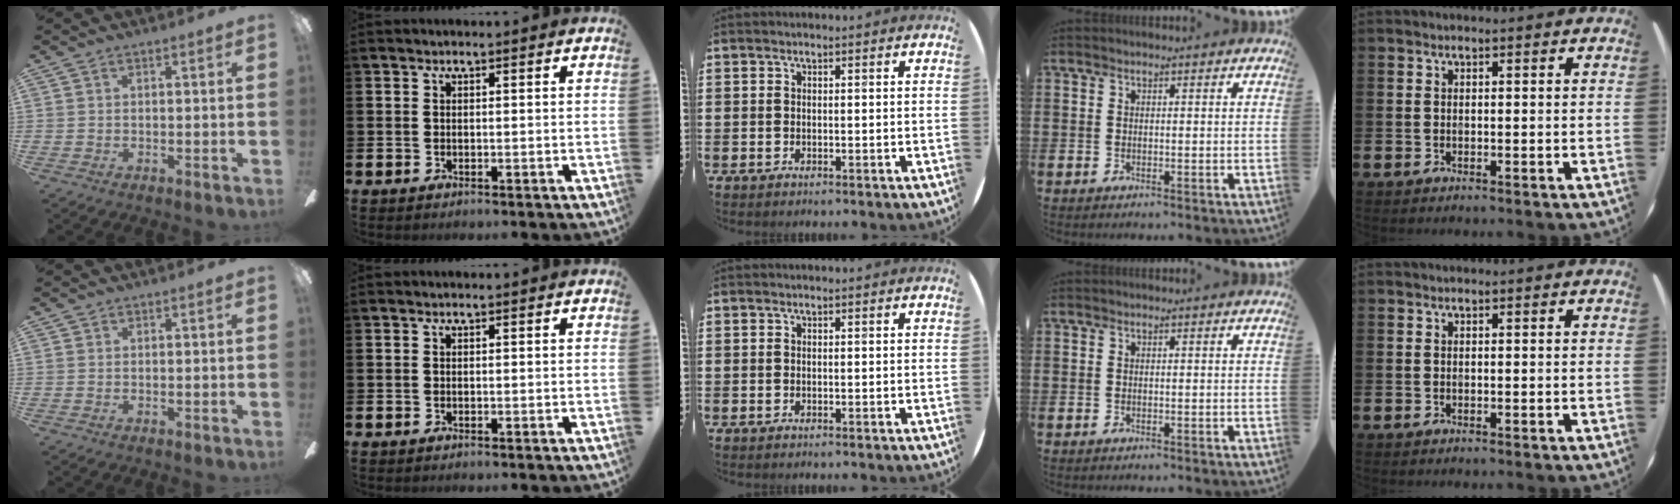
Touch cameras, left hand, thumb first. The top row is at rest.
{}